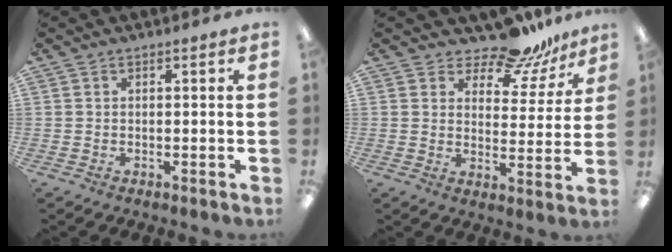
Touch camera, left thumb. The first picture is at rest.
{"total": 11.8, "force": [10.2, 4.3, 4.1], "torque": [-0.063, -0.076, 0.188]}